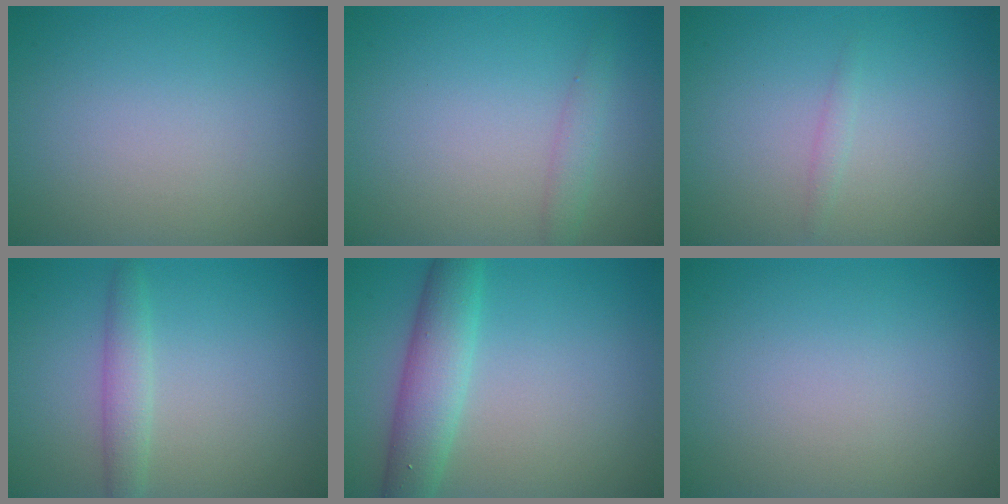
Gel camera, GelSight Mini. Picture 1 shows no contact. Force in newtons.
{"total": 1.4, "press": 1.4, "slide": 0.1}
{"total": 0.6, "press": 0.6, "slide": 0.0}
{"total": 2.1, "press": 2.1, "slide": 0.1}
{"total": 4.8, "press": 4.8, "slide": 0.2}
{"total": 0.0}